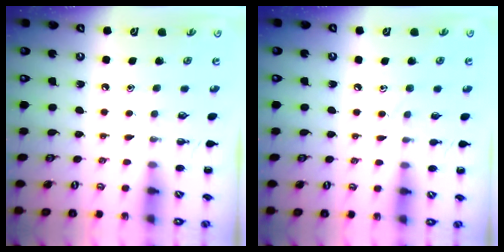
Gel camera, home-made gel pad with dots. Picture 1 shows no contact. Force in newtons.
{"total": 4.0, "press": 3.8, "slide": 1.2}